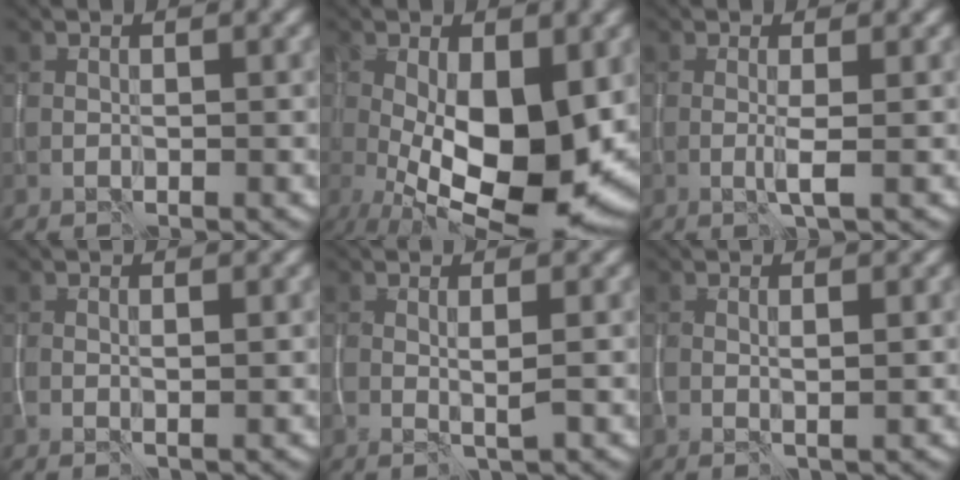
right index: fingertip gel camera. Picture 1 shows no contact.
{"total": 13.6, "force": [-2.0, 6.0, 12.0], "torque": [-0.186, -0.013, -0.029]}
{"total": 1.3, "force": [-0.3, 0.0, 1.3], "torque": [-0.027, -0.005, -0.007]}
{"total": 0.7, "force": [0.2, 0.0, 0.6], "torque": [-0.009, -0.002, 0.001]}
{"total": 1.4, "force": [0.2, 0.1, 1.4], "torque": [-0.024, -0.007, 0.003]}
{"total": 1.0, "force": [0.2, 0.1, 0.9], "torque": [-0.013, -0.002, 0.002]}